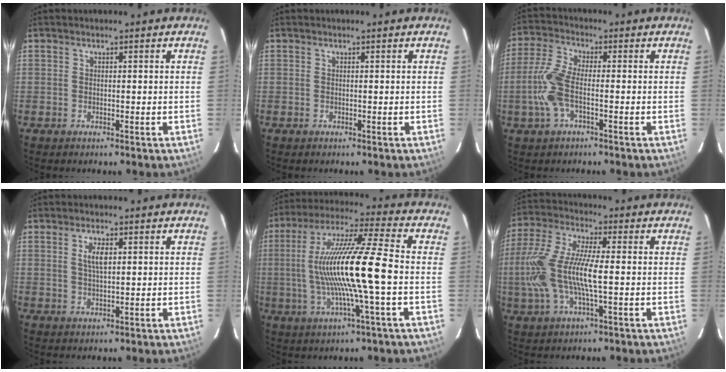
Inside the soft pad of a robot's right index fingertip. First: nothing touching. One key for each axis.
{"total": 0.0}
{"total": 8.2, "fx": -2.0, "fy": 2.9, "fz": 7.4, "tx": -0.172, "ty": 0.005, "tz": -0.043}
{"total": 3.3, "fx": 1.0, "fy": 1.2, "fz": 2.9, "tx": -0.055, "ty": 0.001, "tz": 0.018}
{"total": 17.6, "fx": -1.4, "fy": 0.1, "fz": 17.5, "tx": -0.332, "ty": 0.002, "tz": -0.024}
{"total": 15.8, "fx": -1.4, "fy": 4.1, "fz": 15.2, "tx": -0.311, "ty": -0.001, "tz": -0.031}